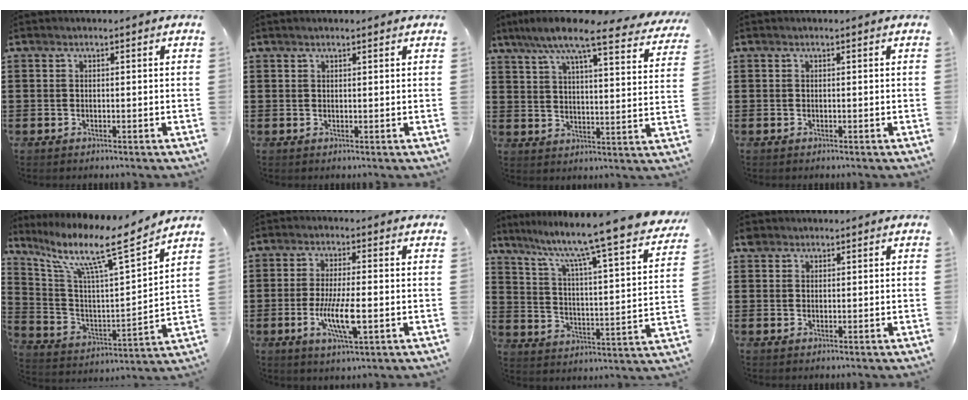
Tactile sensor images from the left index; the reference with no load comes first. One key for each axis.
{"total": 1.0, "fx": 0.7, "fy": 0.0, "fz": 0.6, "tx": -0.012, "ty": 0.000, "tz": 0.014}
{"total": 9.2, "fx": 7.4, "fy": 0.4, "fz": 5.3, "tx": -0.122, "ty": -0.038, "tz": 0.121}
{"total": 0.0}
{"total": 12.0, "fx": 8.4, "fy": 1.4, "fz": 8.5, "tx": -0.185, "ty": -0.049, "tz": 0.129}
{"total": 7.4, "fx": -1.6, "fy": 1.7, "fz": 7.1, "tx": -0.144, "ty": -0.013, "tz": -0.031}
{"total": 9.8, "fx": 8.2, "fy": -1.3, "fz": 5.1, "tx": -0.121, "ty": -0.076, "tz": 0.127}
{"total": 1.6, "fx": 1.2, "fy": 0.9, "fz": 0.3, "tx": -0.009, "ty": 0.006, "tz": 0.024}